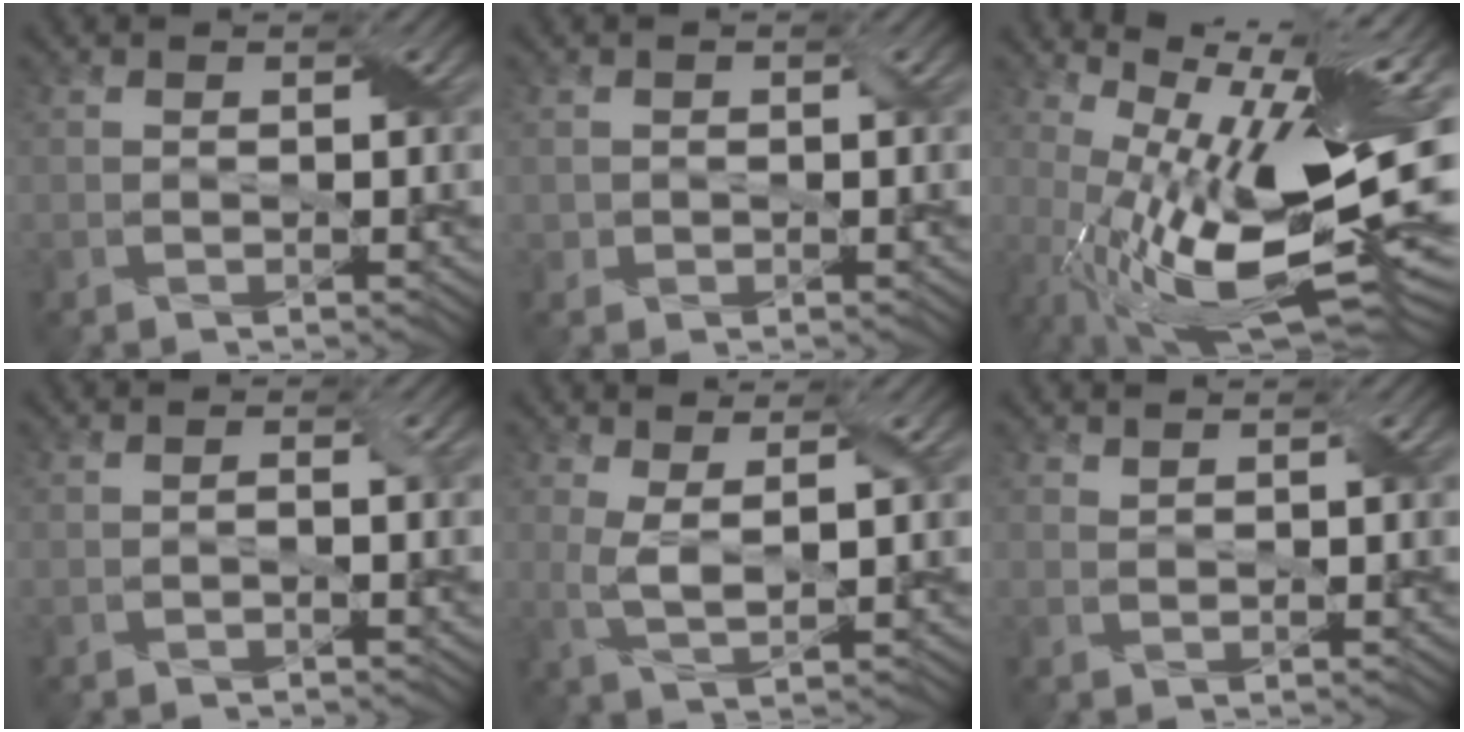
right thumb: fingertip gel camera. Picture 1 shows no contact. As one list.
[{"total": 1.2, "force": [0.0, 1.1, 0.2], "torque": [-0.009, -0.003, -0.002]}, {"total": 19.0, "force": [0.7, 6.0, 18.0], "torque": [-0.298, -0.006, 0.021]}, {"total": 0.8, "force": [-0.4, 0.0, 0.7], "torque": [-0.012, 0.005, -0.005]}, {"total": 3.7, "force": [1.4, 1.0, 3.2], "torque": [-0.079, -0.001, 0.029]}, {"total": 0.8, "force": [0.7, 0.1, 0.2], "torque": [-0.011, 0.003, 0.015]}]